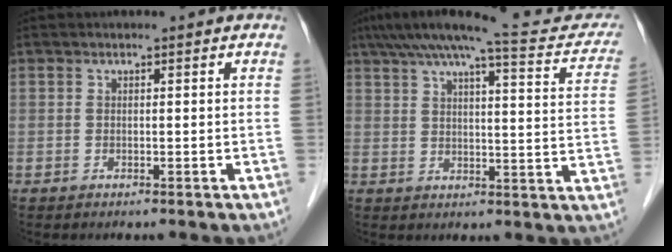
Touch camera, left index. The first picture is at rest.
{"total": 18.9, "force": [16.6, 2.6, 8.7], "torque": [-0.122, 0.008, 0.204]}